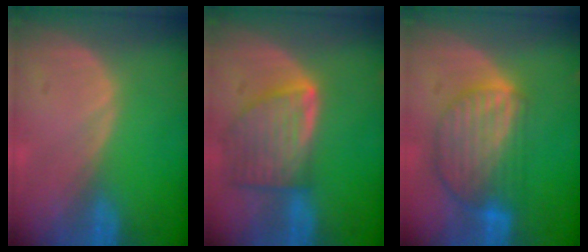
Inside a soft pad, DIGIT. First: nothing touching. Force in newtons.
{"total": 8.0, "press": 7.2, "slide": 3.5}
{"total": 9.0, "press": 7.8, "slide": 4.6}